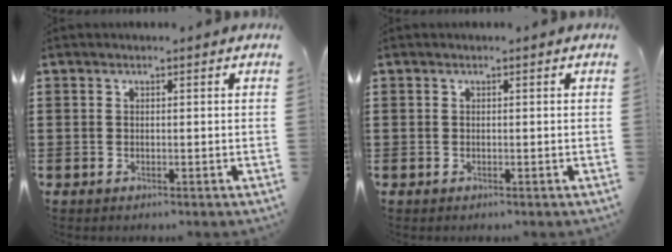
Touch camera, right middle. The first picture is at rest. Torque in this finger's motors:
{"motor_torque": [-0.74, 0.62, -0.02, -0.01]}